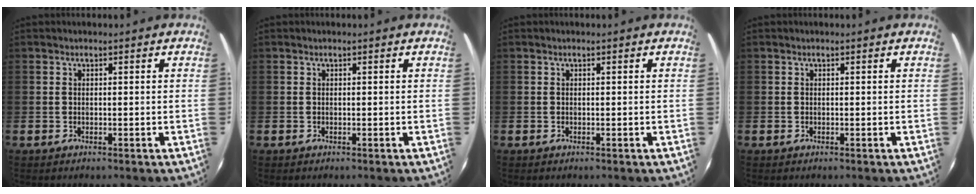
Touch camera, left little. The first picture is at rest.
{"total": 0.0}
{"total": 0.0}
{"total": 0.0}